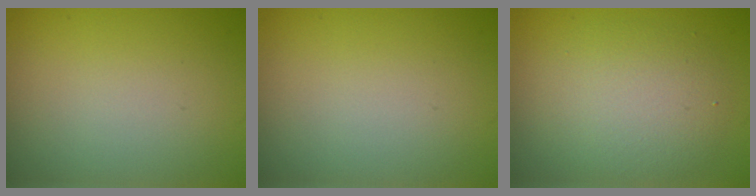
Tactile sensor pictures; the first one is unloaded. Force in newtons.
{"total": 0.0}
{"total": 4.4, "press": 4.4, "slide": 0.0}